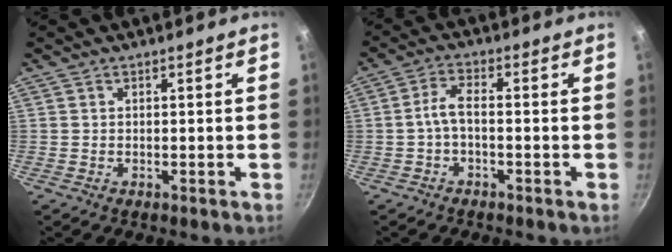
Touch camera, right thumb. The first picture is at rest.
{"total": 3.9, "force": [-1.2, 1.6, 3.4], "torque": [-0.076, 0.022, -0.031]}